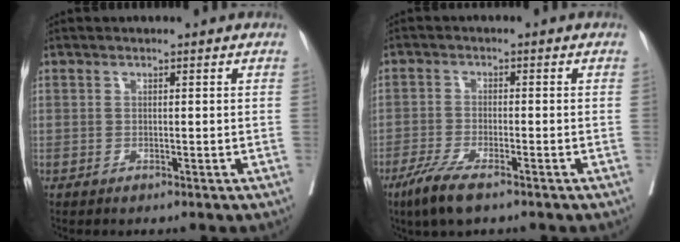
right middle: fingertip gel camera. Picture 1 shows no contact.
{"total": 6.9, "force": [-4.7, 1.2, 4.8], "torque": [-0.100, -0.016, -0.082]}